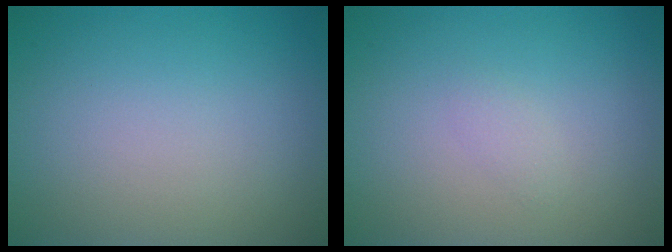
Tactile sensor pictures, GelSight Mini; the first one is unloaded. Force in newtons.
{"total": 0.8, "press": 0.8, "slide": 0.0}